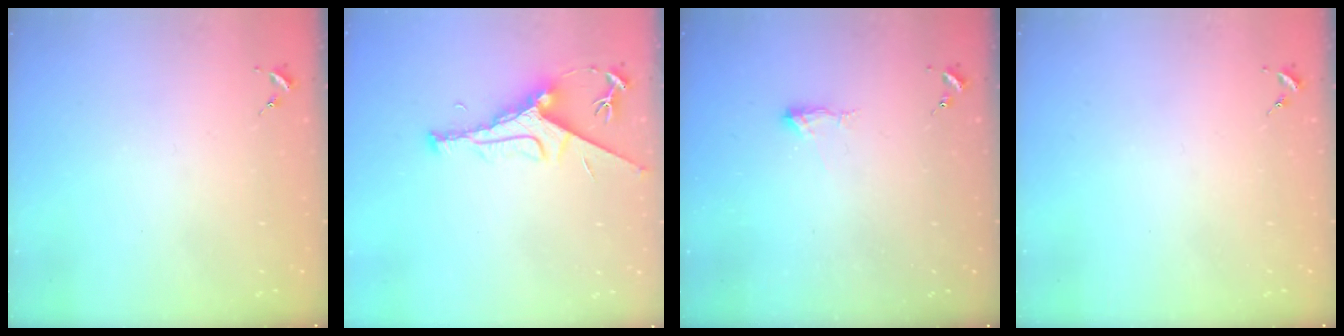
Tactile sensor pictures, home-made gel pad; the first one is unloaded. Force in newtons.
{"total": 8.4, "press": 8.3, "slide": 1.0}
{"total": 4.5, "press": 4.4, "slide": 0.8}
{"total": 0.0}